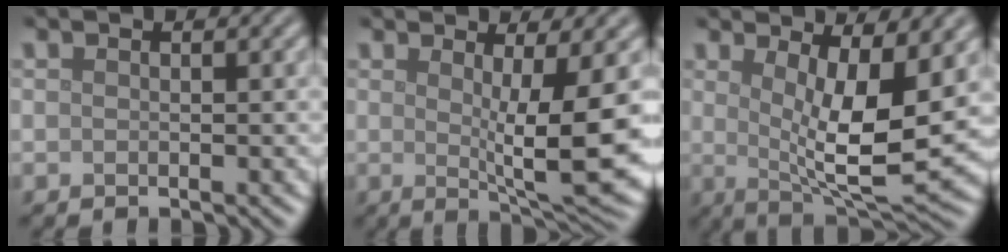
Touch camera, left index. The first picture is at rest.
{"total": 8.1, "force": [0.3, 1.6, 8.0], "torque": [-0.119, -0.013, 0.010]}
{"total": 8.9, "force": [1.4, 2.6, 8.4], "torque": [-0.138, -0.017, 0.029]}